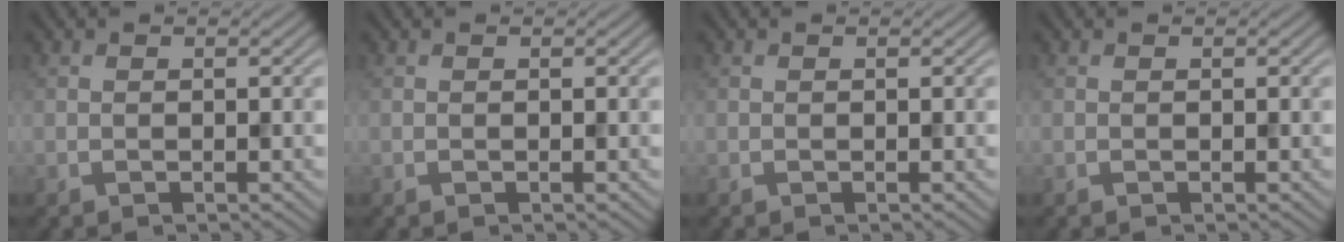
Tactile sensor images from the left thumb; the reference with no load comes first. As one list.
[{"total": 0.0}, {"total": 0.0}, {"total": 0.0}]